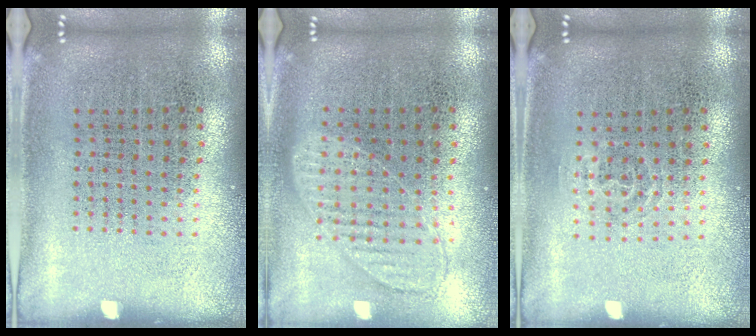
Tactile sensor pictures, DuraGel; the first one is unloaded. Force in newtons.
{"total": 0.9, "press": 0.9, "slide": 0.1}
{"total": 0.8, "press": 0.5, "slide": 0.7}